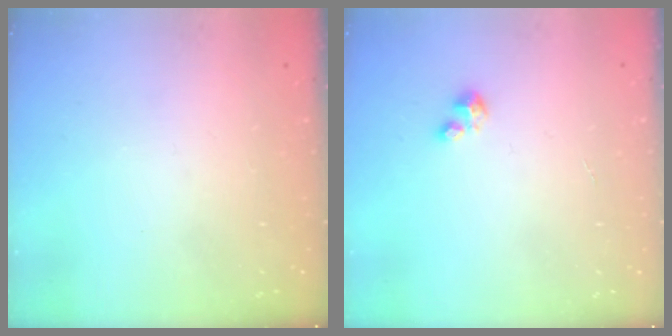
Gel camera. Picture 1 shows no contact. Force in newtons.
{"total": 2.0, "press": 2.0, "slide": 0.2}